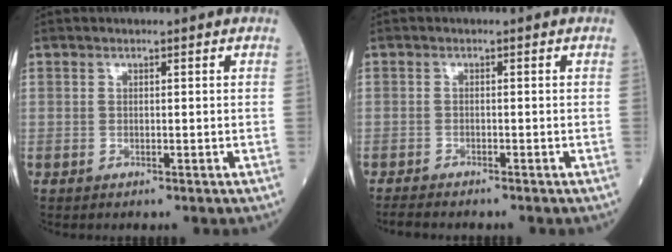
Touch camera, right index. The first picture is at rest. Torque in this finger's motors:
{"motor_torque": [-0.06, -0.02, -0.05, -0.03]}